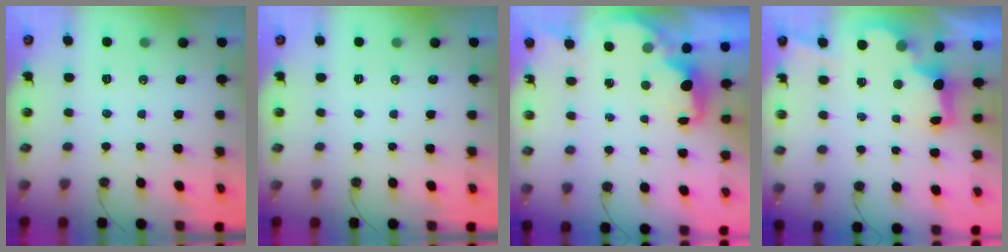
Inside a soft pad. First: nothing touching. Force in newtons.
{"total": 0.0}
{"total": 2.2, "press": 2.1, "slide": 0.8}
{"total": 2.8, "press": 2.7, "slide": 0.9}